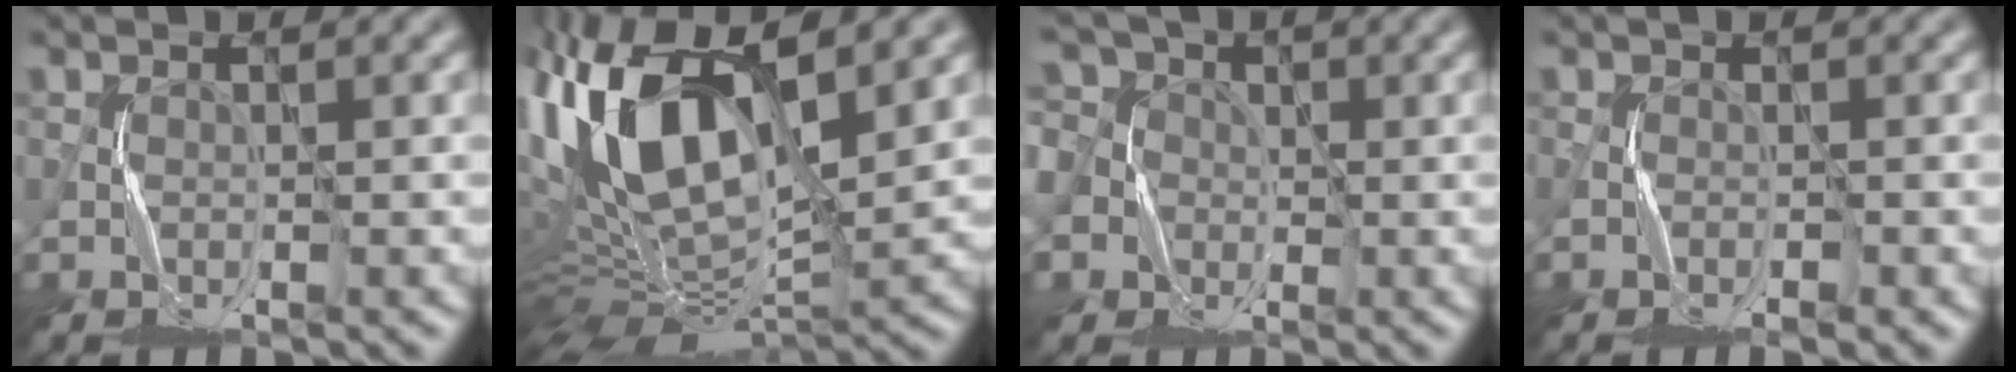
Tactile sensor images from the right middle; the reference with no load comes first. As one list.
[{"total": 14.9, "force": [3.1, 6.8, 12.9], "torque": [-0.260, 0.012, 0.057]}, {"total": 8.0, "force": [-1.7, 7.5, 2.1], "torque": [-0.057, 0.010, -0.075]}, {"total": 1.3, "force": [-0.9, 0.4, 0.9], "torque": [-0.021, -0.004, -0.019]}]